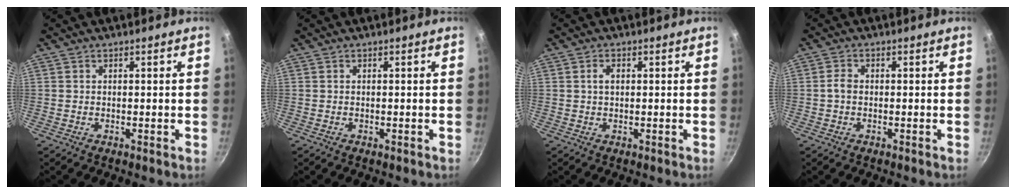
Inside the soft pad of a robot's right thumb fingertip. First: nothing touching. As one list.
[{"total": 0.0}, {"total": 1.7, "force": [0.3, 1.2, 1.3], "torque": [-0.020, 0.004, 0.004]}, {"total": 1.9, "force": [-0.4, 1.3, 1.3], "torque": [-0.027, 0.010, -0.010]}]